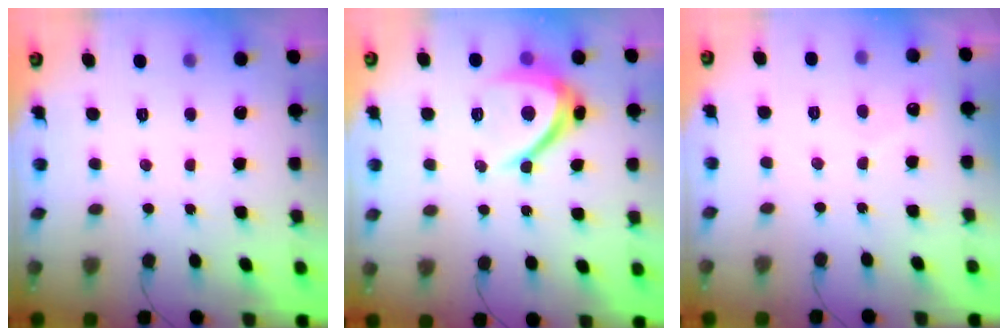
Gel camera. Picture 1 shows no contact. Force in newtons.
{"total": 9.6, "press": 9.6, "slide": 0.9}
{"total": 1.6, "press": 1.6, "slide": 0.1}